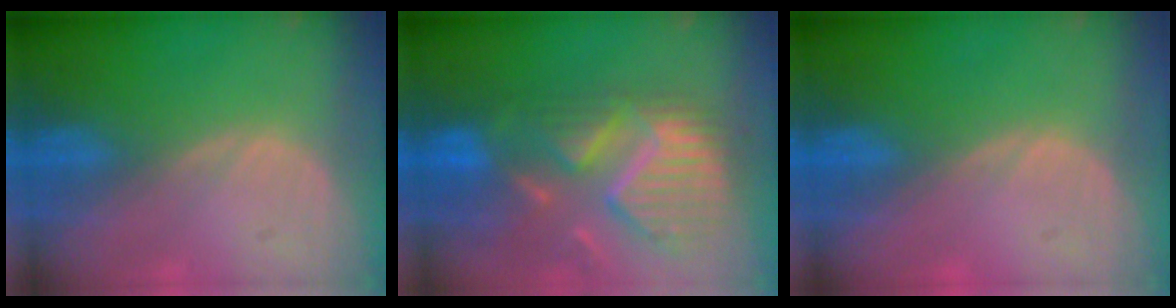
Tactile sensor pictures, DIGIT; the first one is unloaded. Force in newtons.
{"total": 12.9, "press": 10.9, "slide": 7.0}
{"total": 0.0}